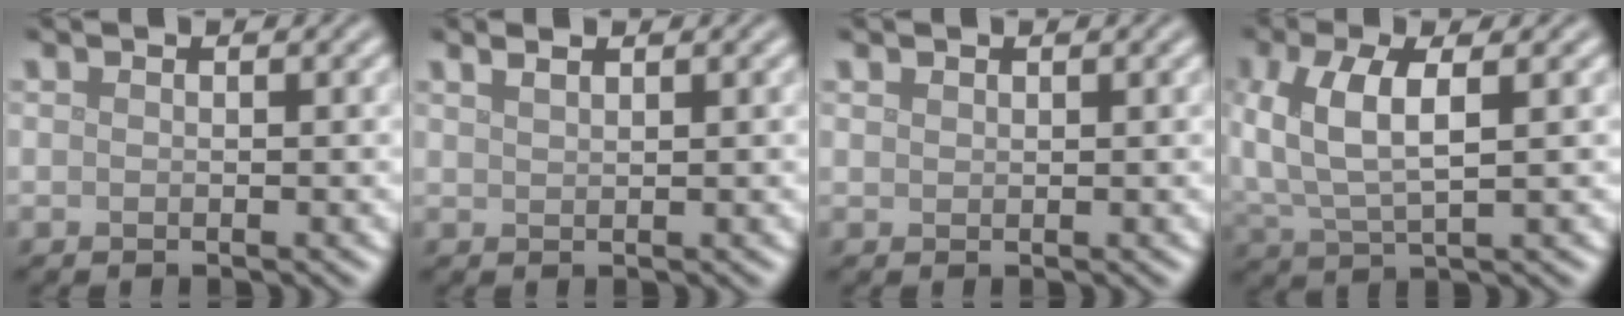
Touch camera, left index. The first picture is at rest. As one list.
[{"total": 1.3, "force": [1.1, 0.4, 0.7], "torque": [-0.008, 0.002, 0.014]}, {"total": 0.6, "force": [0.5, 0.4, 0.0], "torque": [-0.001, 0.001, 0.011]}, {"total": 5.8, "force": [1.4, 2.6, 5.0], "torque": [-0.117, 0.008, 0.025]}]